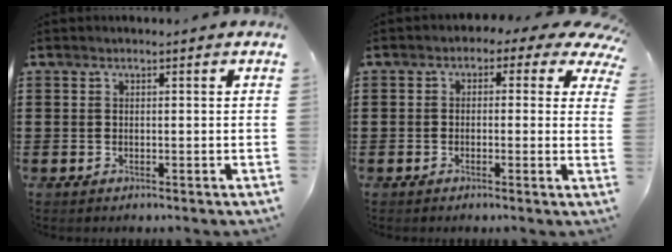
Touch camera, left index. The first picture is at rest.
{"total": 1.8, "force": [-0.8, 1.3, 0.9], "torque": [-0.024, 0.006, -0.021]}